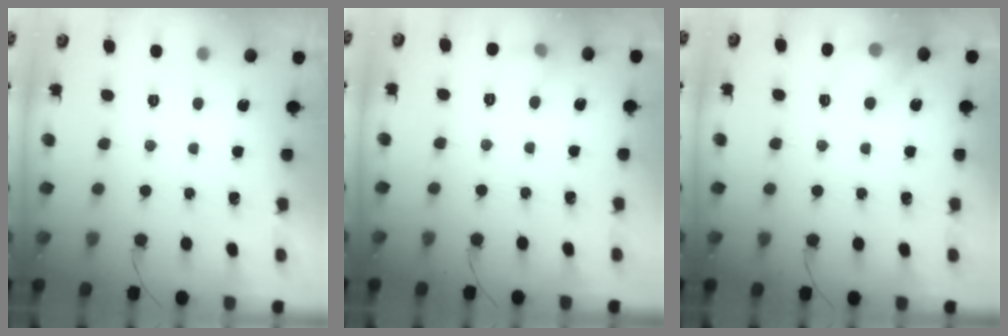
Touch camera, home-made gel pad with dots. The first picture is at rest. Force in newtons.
{"total": 5.7, "press": 5.4, "slide": 1.8}
{"total": 9.2, "press": 9.1, "slide": 1.4}